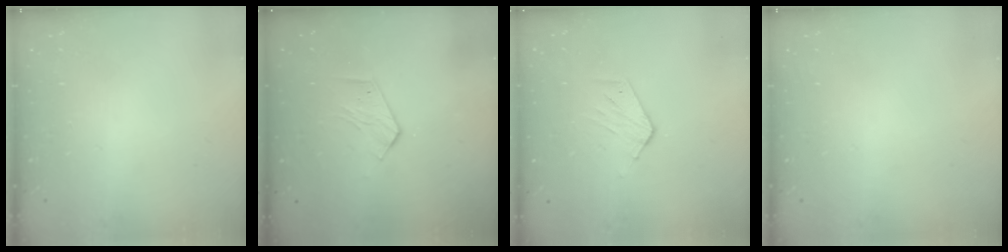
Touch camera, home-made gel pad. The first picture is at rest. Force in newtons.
{"total": 3.7, "press": 3.7, "slide": 0.3}
{"total": 4.8, "press": 4.8, "slide": 0.2}
{"total": 0.0}